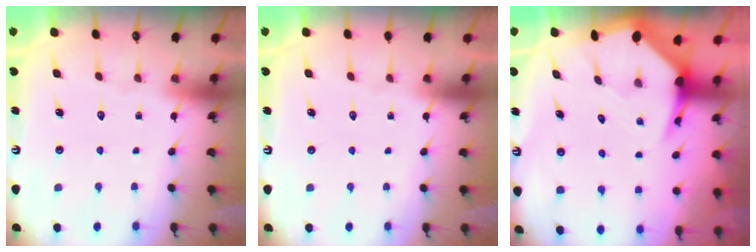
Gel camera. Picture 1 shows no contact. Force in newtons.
{"total": 0.0}
{"total": 4.9, "press": 4.9, "slide": 0.6}